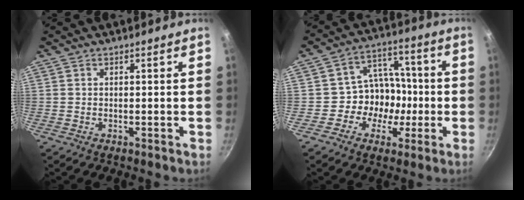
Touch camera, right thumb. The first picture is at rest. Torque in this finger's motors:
{"motor_torque": [-0.27, 0.42, 0.00, 0.08, -0.02]}